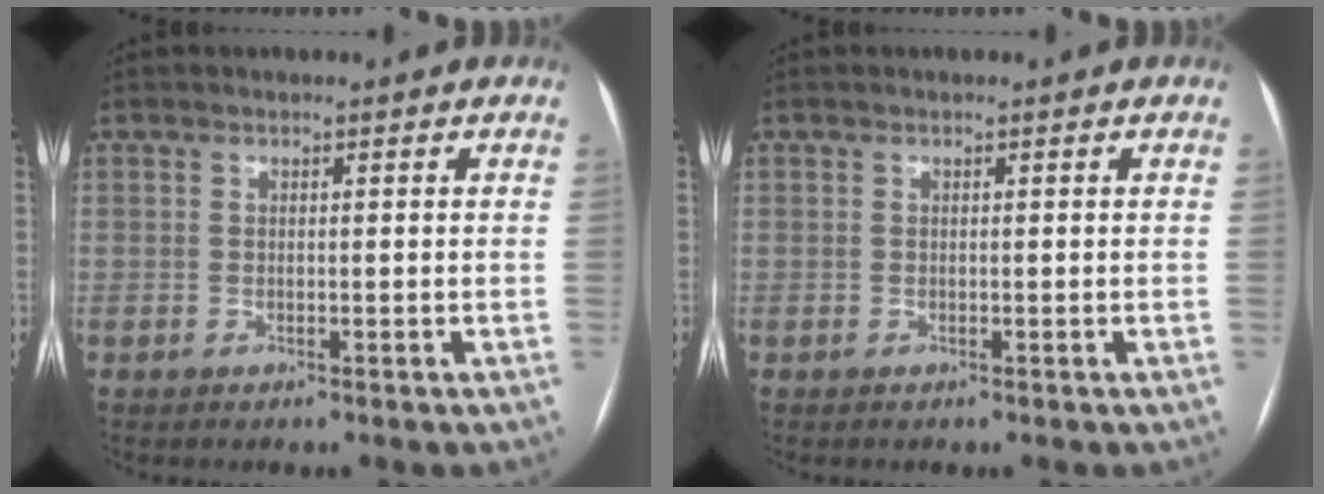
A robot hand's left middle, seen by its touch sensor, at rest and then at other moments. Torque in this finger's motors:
{"motor_torque": [0.04, 0.14, 0.00, 0.01]}